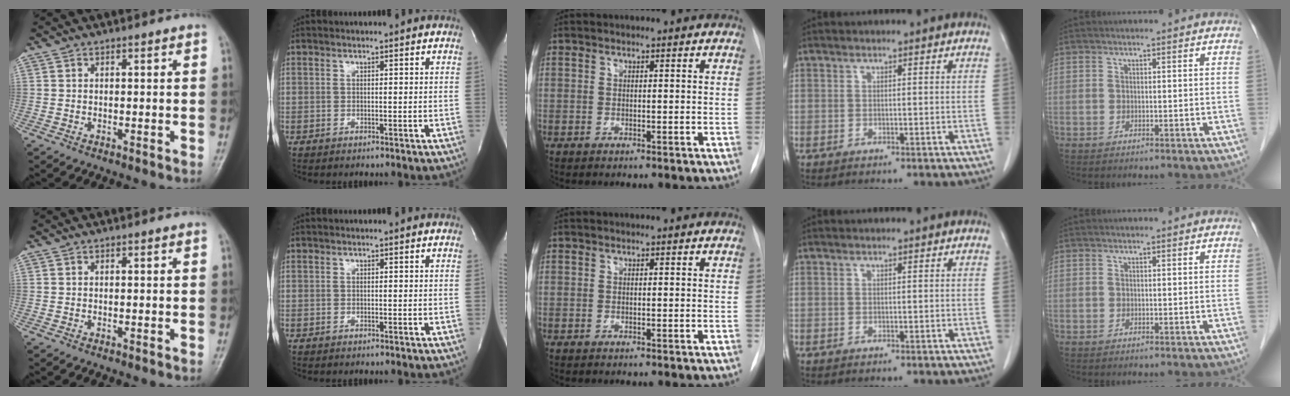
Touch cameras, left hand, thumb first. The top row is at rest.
{}